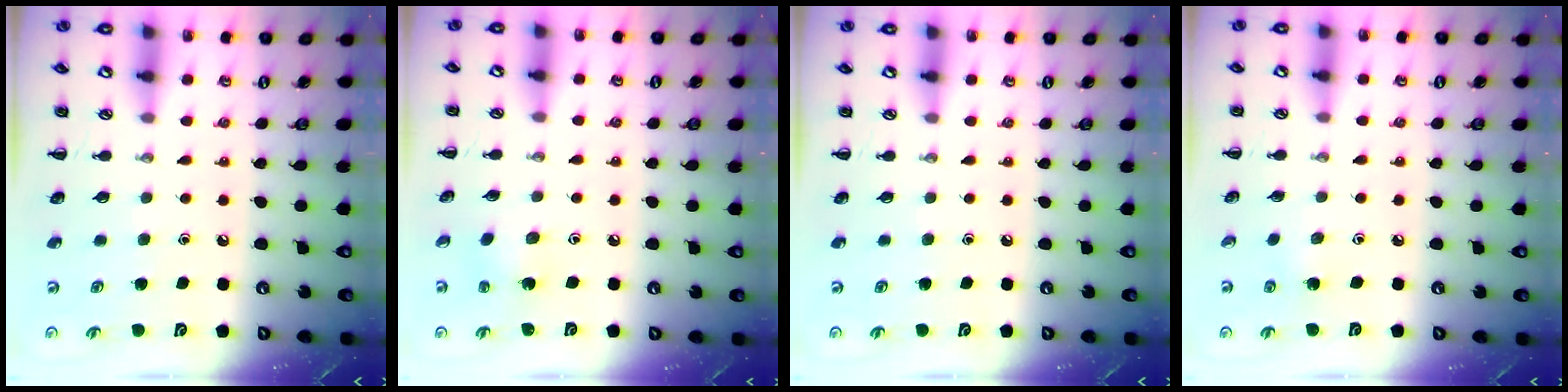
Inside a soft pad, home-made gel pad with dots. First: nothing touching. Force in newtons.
{"total": 1.6, "press": 1.5, "slide": 0.6}
{"total": 0.0}
{"total": 2.7, "press": 2.6, "slide": 1.0}